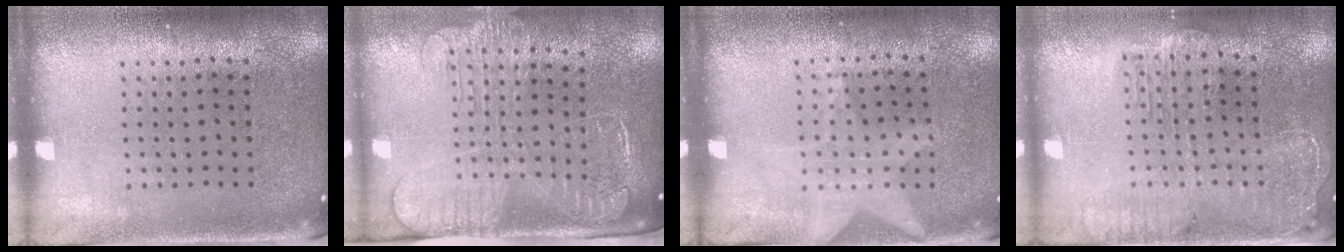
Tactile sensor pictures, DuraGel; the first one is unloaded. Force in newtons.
{"total": 2.5, "press": 1.9, "slide": 1.5}
{"total": 1.1, "press": 0.9, "slide": 0.7}
{"total": 2.0, "press": 1.8, "slide": 0.8}